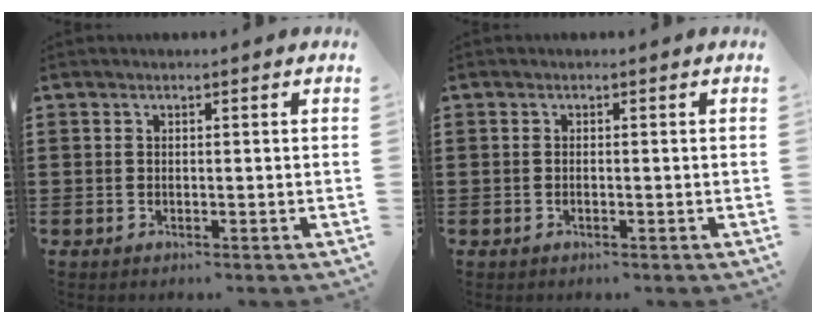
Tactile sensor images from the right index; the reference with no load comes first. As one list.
[{"total": 0.6, "force": [-0.2, -0.1, 0.5], "torque": [-0.013, -0.007, -0.002]}]